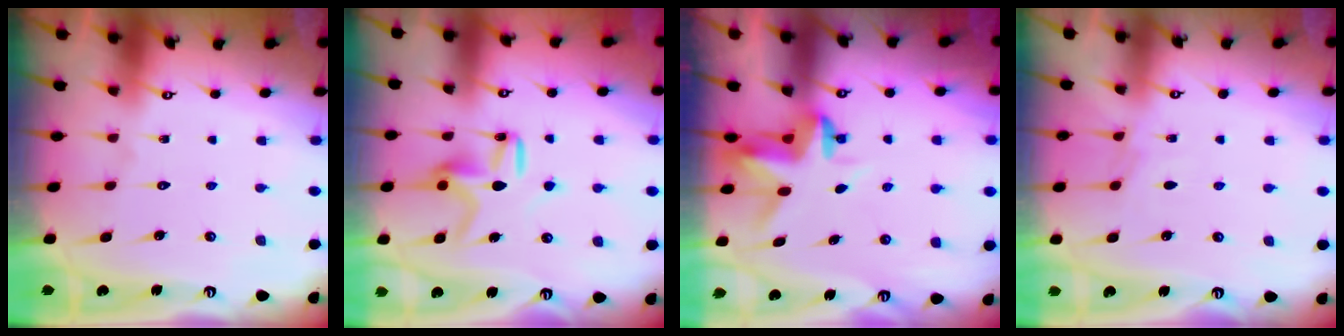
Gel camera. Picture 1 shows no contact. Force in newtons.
{"total": 10.2, "press": 10.2, "slide": 0.4}
{"total": 3.6, "press": 3.6, "slide": 0.3}
{"total": 4.8, "press": 4.7, "slide": 0.5}